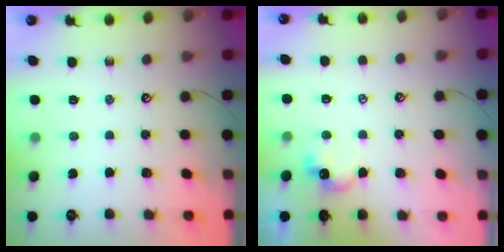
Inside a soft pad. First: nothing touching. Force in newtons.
{"total": 2.5, "press": 2.5, "slide": 0.1}